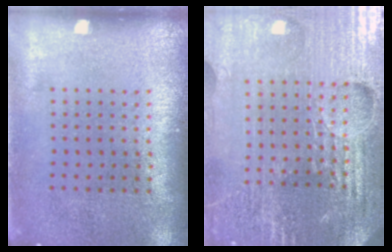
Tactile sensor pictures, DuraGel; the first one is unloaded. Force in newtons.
{"total": 5.7, "press": 5.2, "slide": 2.5}